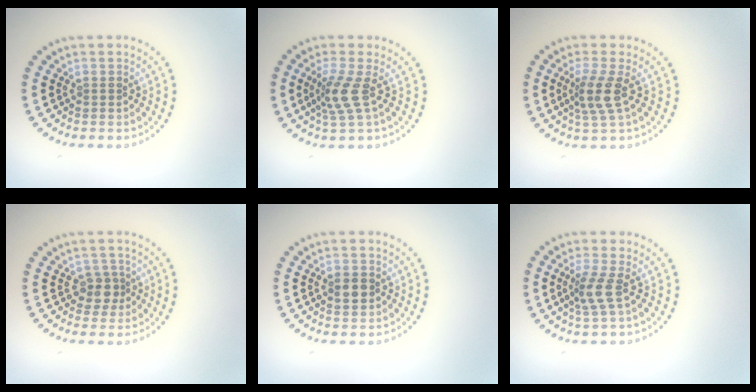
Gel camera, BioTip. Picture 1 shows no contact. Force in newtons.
{"total": 2.9, "press": 2.2, "slide": 1.9}
{"total": 2.8, "press": 2.2, "slide": 1.8}
{"total": 2.0, "press": 1.7, "slide": 1.1}
{"total": 2.4, "press": 2.4, "slide": 0.0}
{"total": 2.4, "press": 1.9, "slide": 1.5}